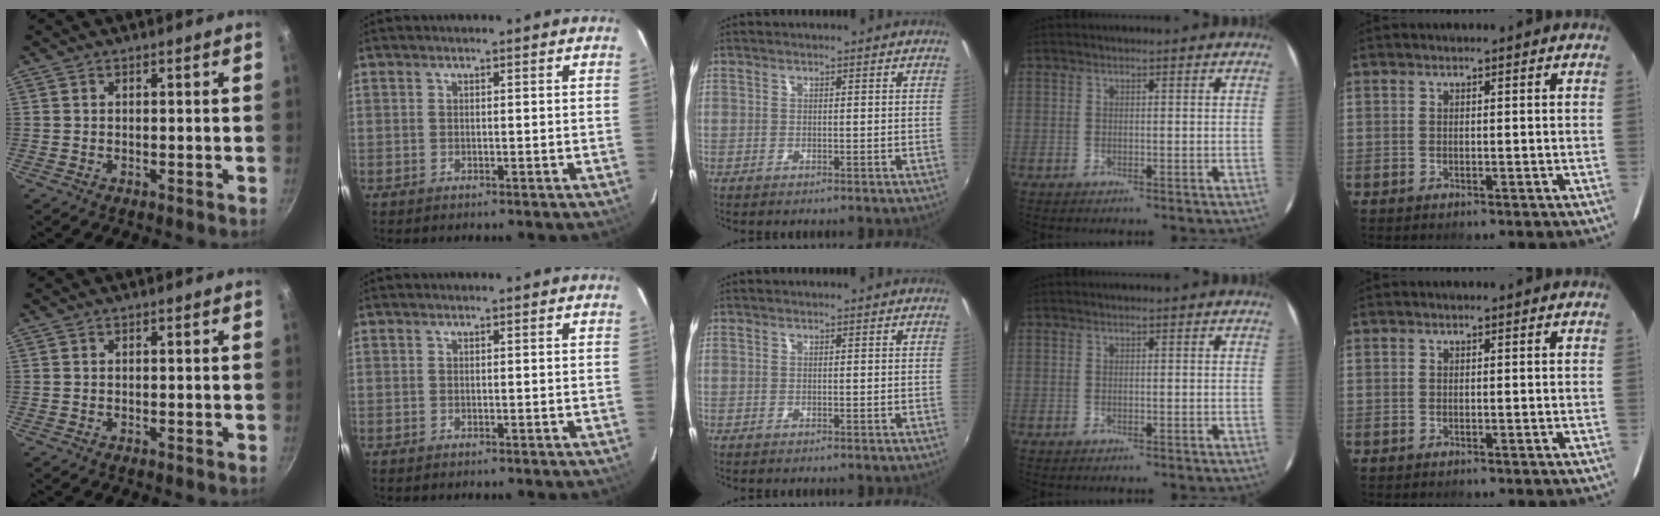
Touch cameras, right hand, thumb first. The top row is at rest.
{}